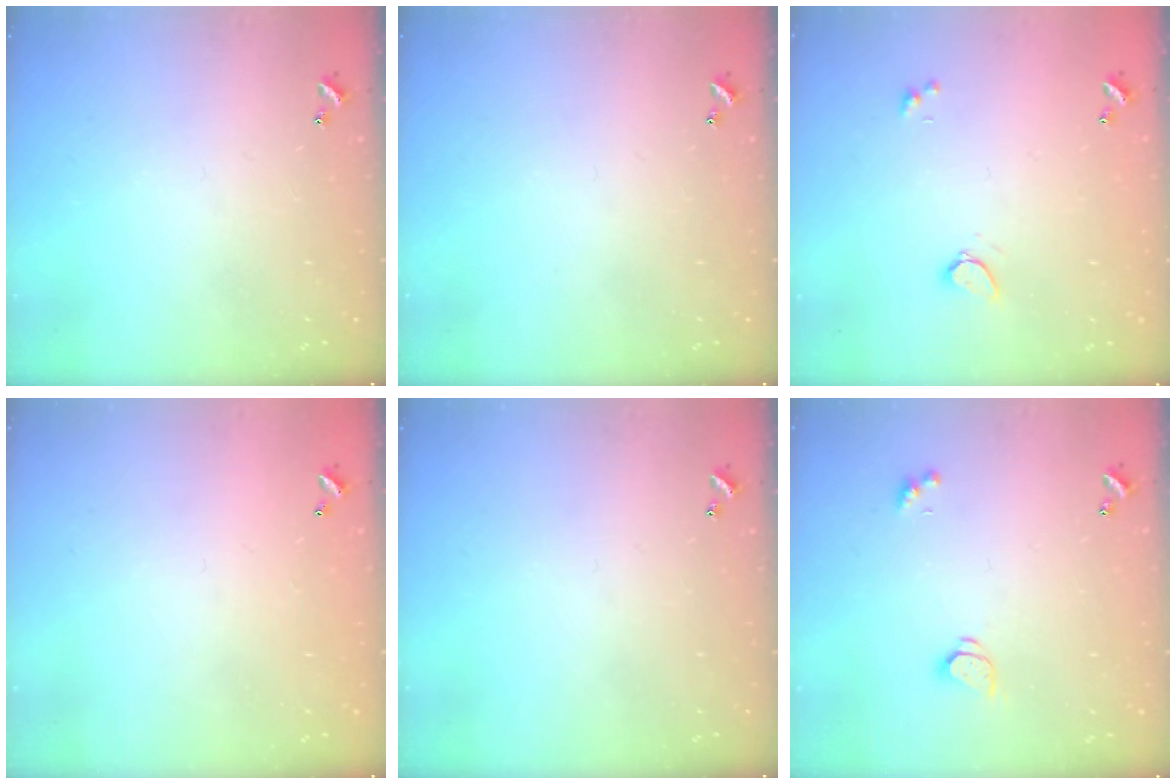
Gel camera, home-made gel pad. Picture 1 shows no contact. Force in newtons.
{"total": 0.0}
{"total": 0.6, "press": 0.6, "slide": 0.2}
{"total": 2.9, "press": 2.9, "slide": 0.1}
{"total": 0.0}
{"total": 1.6, "press": 1.6, "slide": 0.3}